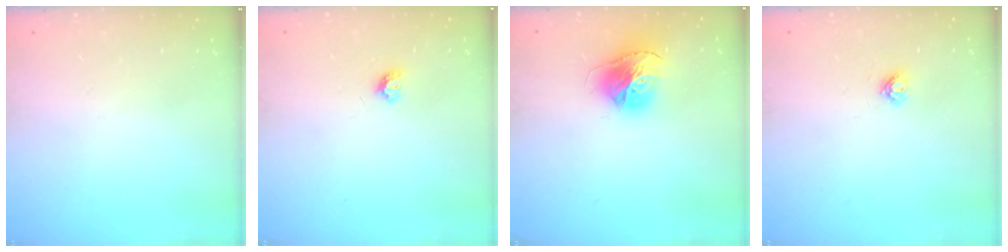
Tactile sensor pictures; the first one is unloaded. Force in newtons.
{"total": 5.3, "press": 5.2, "slide": 0.4}
{"total": 15.6, "press": 15.5, "slide": 1.6}
{"total": 4.0, "press": 4.0, "slide": 0.5}